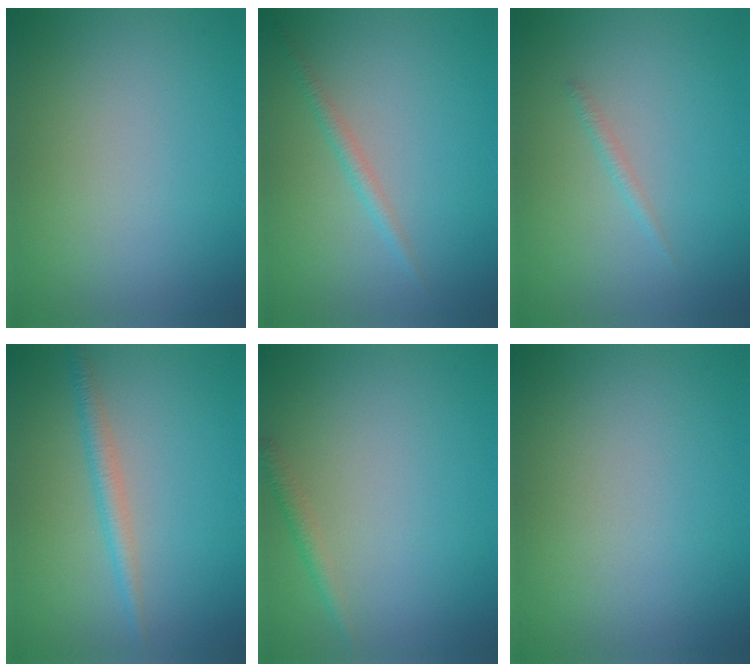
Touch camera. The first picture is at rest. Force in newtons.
{"total": 1.4, "press": 1.4, "slide": 0.1}
{"total": 0.8, "press": 0.8, "slide": 0.0}
{"total": 2.1, "press": 2.1, "slide": 0.0}
{"total": 1.3, "press": 1.3, "slide": 0.1}
{"total": 0.0}